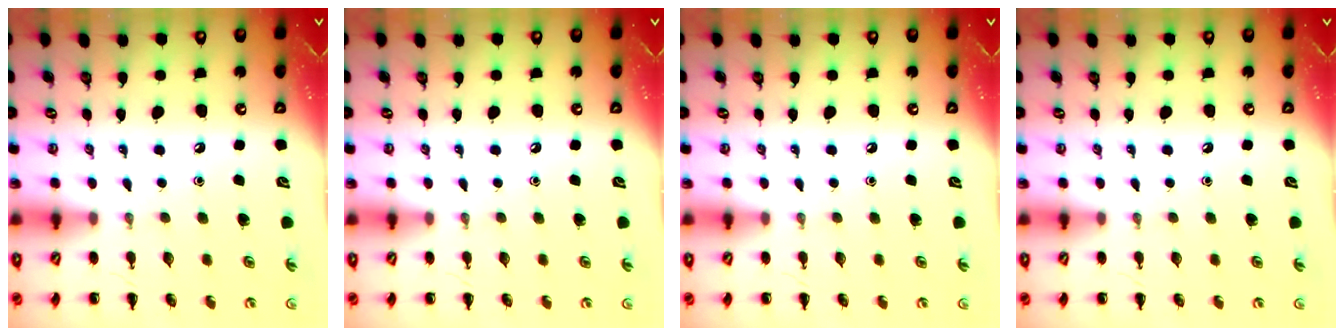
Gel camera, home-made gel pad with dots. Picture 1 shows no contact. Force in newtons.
{"total": 0.0}
{"total": 0.0}
{"total": 0.0}